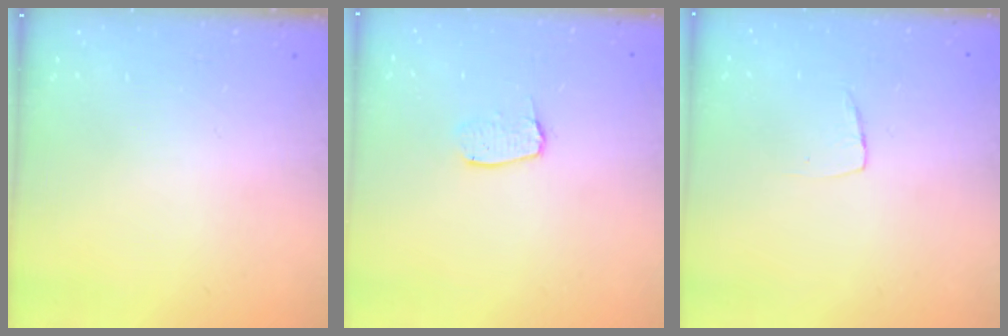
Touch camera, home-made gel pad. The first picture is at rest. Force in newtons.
{"total": 4.5, "press": 4.4, "slide": 0.3}
{"total": 3.8, "press": 3.7, "slide": 0.3}